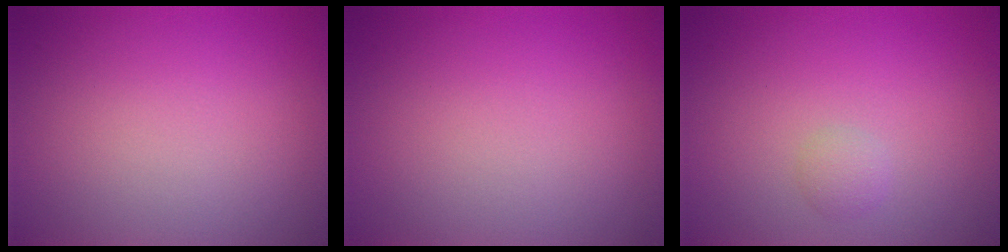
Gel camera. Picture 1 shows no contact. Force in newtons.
{"total": 0.0}
{"total": 1.0, "press": 1.0, "slide": 0.0}